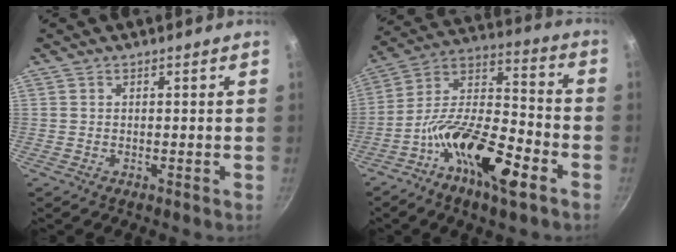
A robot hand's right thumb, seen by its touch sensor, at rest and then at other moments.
{"total": 18.5, "force": [-9.1, 6.7, 14.6], "torque": [-0.248, 0.059, -0.182]}